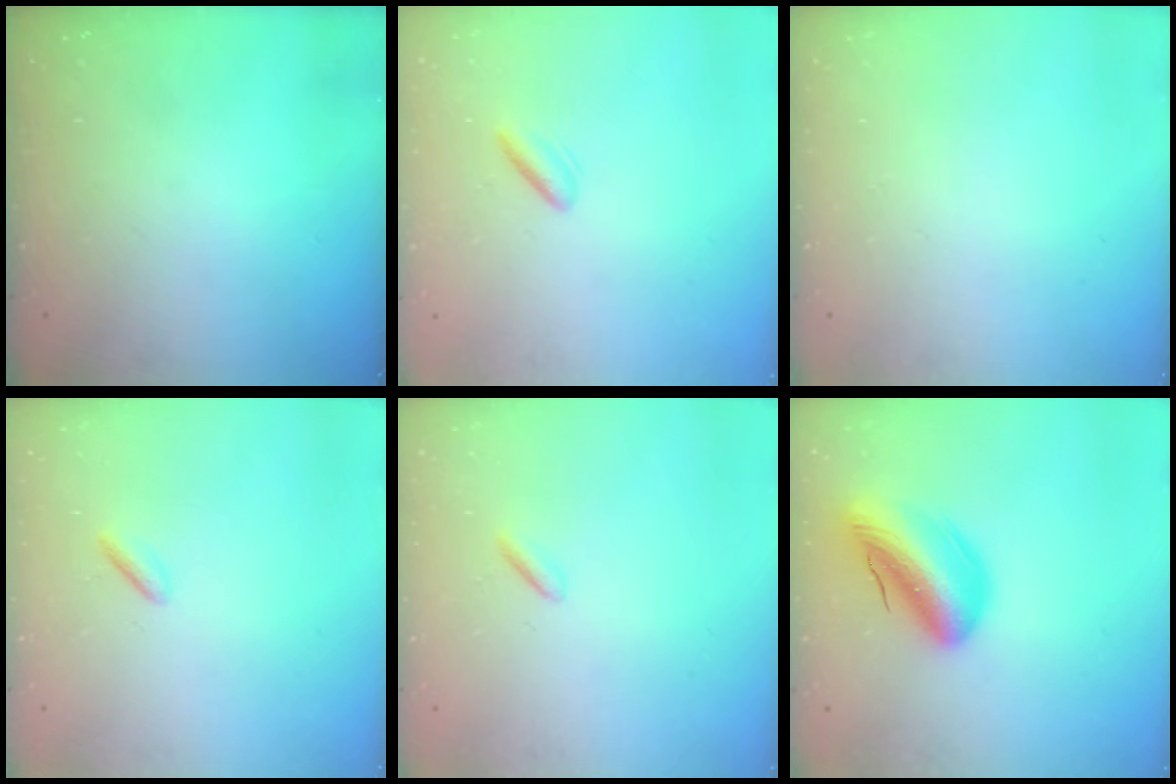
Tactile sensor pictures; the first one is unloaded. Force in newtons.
{"total": 1.4, "press": 1.2, "slide": 0.6}
{"total": 0.0}
{"total": 1.2, "press": 1.1, "slide": 0.5}
{"total": 0.0}
{"total": 15.3, "press": 14.8, "slide": 3.8}